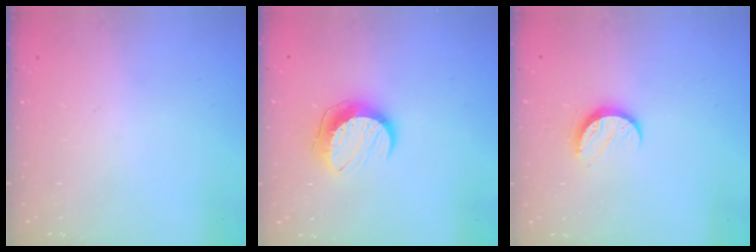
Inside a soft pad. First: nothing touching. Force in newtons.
{"total": 10.5, "press": 10.5, "slide": 0.4}
{"total": 6.9, "press": 6.9, "slide": 0.7}